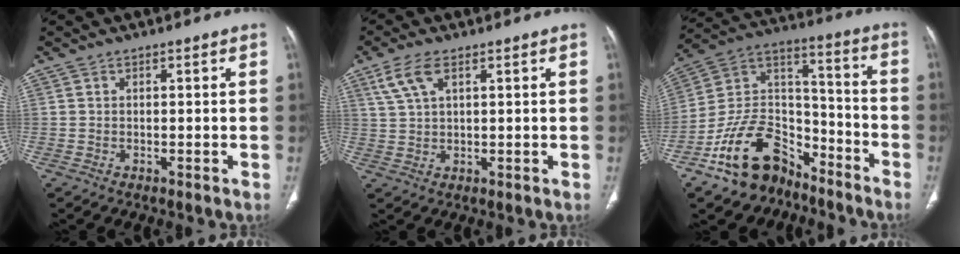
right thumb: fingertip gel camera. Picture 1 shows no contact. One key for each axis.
{"total": 5.6, "fx": 2.8, "fy": 2.3, "fz": 4.2, "tx": -0.095, "ty": 0.003, "tz": 0.064}
{"total": 17.9, "fx": -11.9, "fy": 10.7, "fz": 8.0, "tx": -0.102, "ty": 0.105, "tz": -0.212}